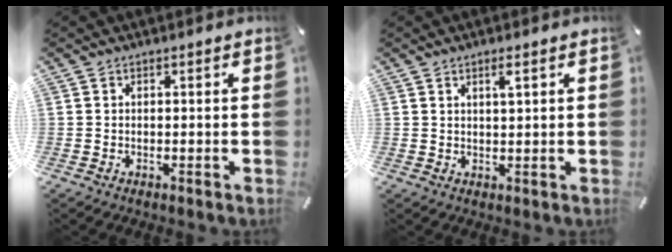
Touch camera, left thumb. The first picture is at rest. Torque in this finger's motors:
{"motor_torque": [-0.08, -0.50, 0.10, 0.28, 0.00]}